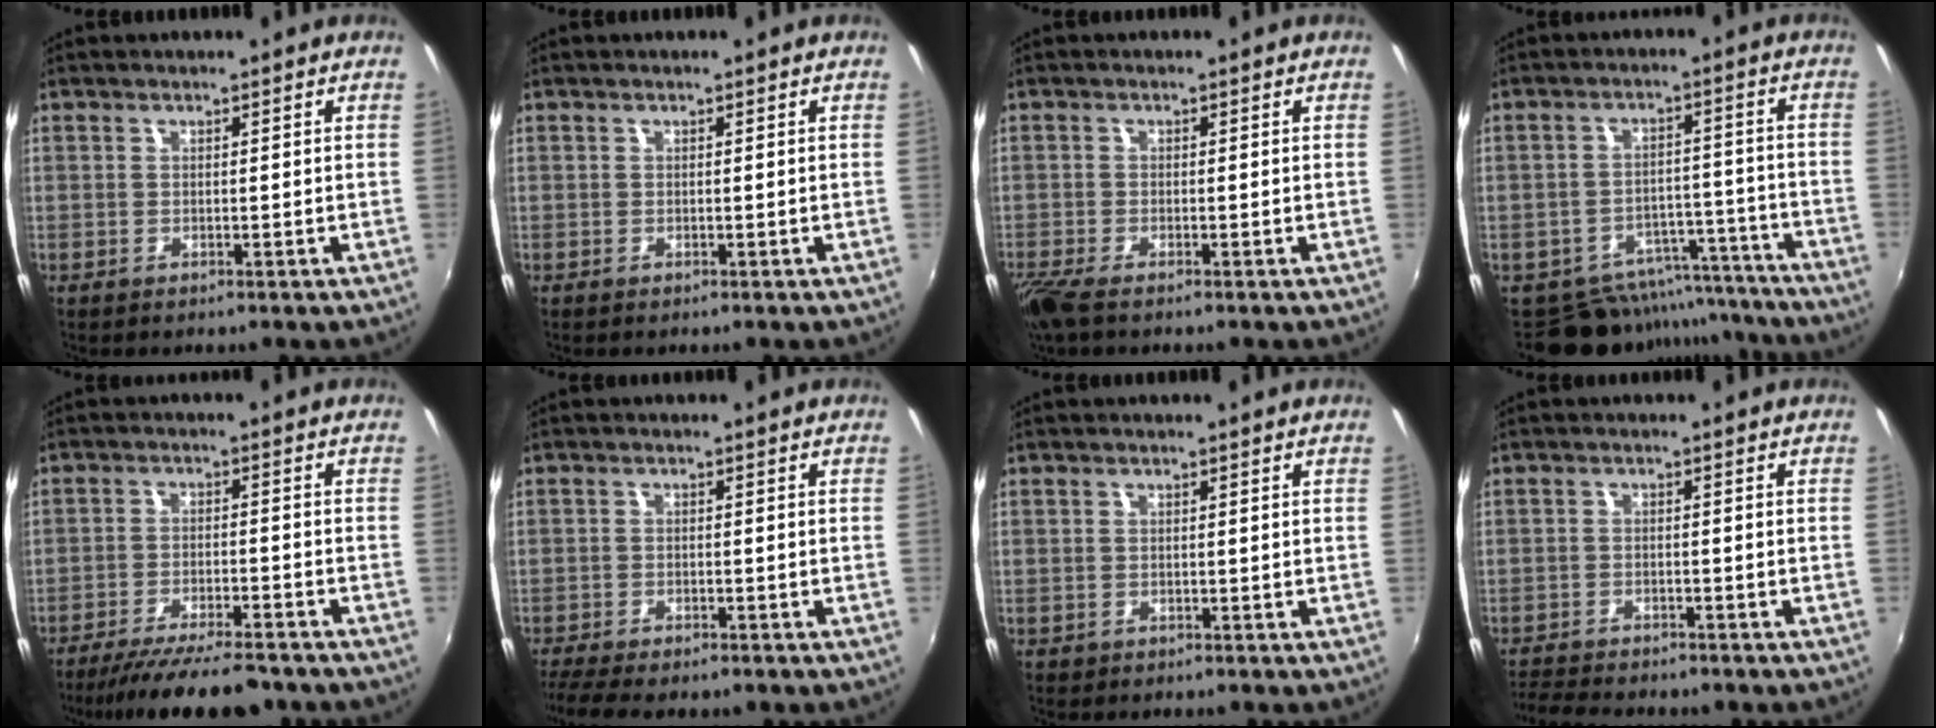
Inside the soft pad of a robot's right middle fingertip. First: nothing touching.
{"total": 0.0}
{"total": 4.6, "force": [-3.4, 0.7, 3.0], "torque": [-0.074, -0.022, -0.070]}
{"total": 13.0, "force": [-11.7, 5.2, 2.2], "torque": [-0.038, 0.038, -0.146]}
{"total": 13.4, "force": [-11.5, 2.2, 6.5], "torque": [-0.134, -0.021, -0.175]}
{"total": 8.2, "force": [-6.8, 1.9, 4.2], "torque": [-0.105, -0.033, -0.113]}
{"total": 0.6, "force": [-0.4, 0.4, 0.2], "torque": [-0.005, -0.001, -0.003]}
{"total": 7.8, "force": [-7.2, 1.4, 2.7], "torque": [-0.079, -0.019, -0.115]}